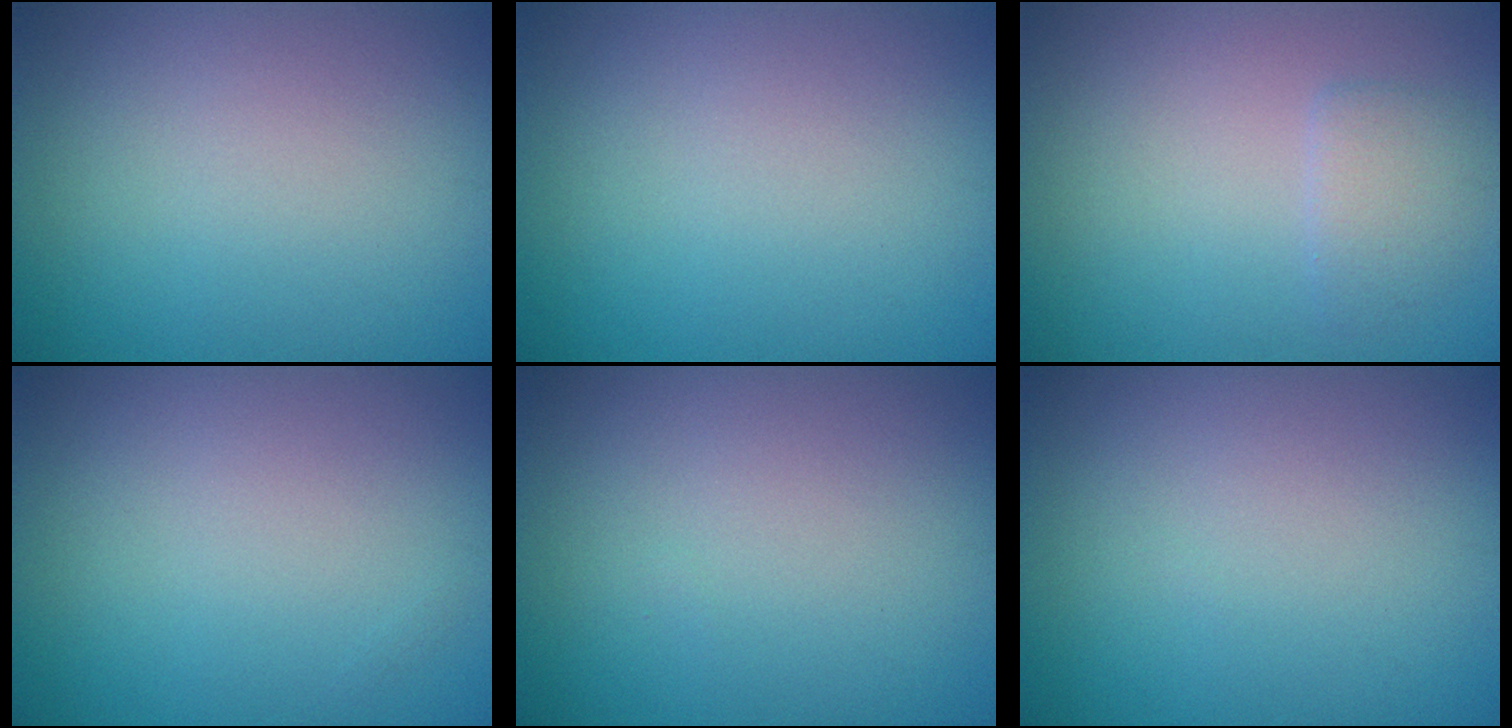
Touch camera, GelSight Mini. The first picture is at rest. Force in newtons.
{"total": 0.0}
{"total": 1.7, "press": 1.6, "slide": 0.2}
{"total": 0.0}
{"total": 0.0}
{"total": 0.0}